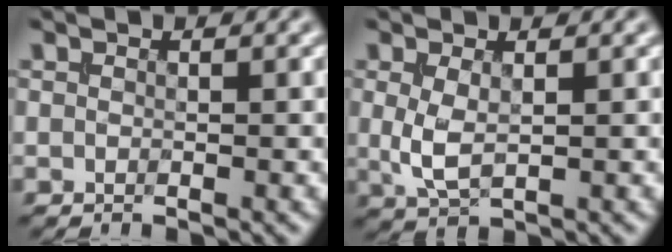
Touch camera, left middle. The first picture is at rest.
{"total": 2.8, "force": [0.3, 1.4, 2.4], "torque": [-0.057, -0.002, 0.008]}